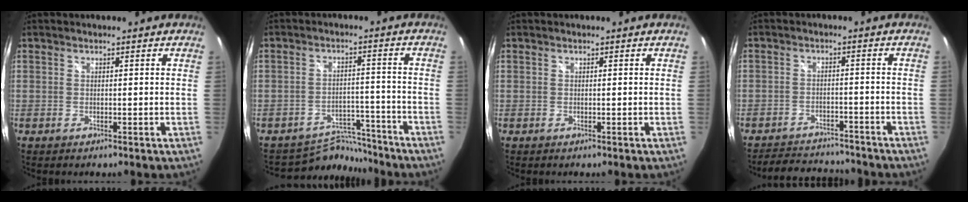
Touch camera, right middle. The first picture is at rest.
{"total": 7.1, "force": [-6.8, 2.0, -0.4], "torque": [0.002, 0.021, -0.107]}
{"total": 0.0}
{"total": 9.8, "force": [-9.0, 3.0, 2.4], "torque": [-0.065, 0.024, -0.122]}